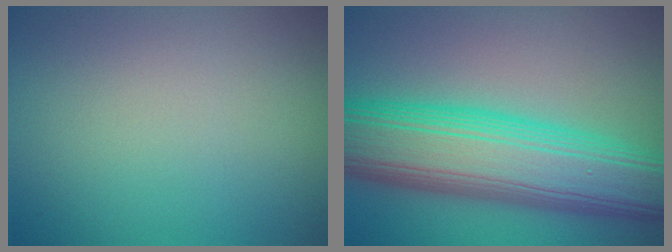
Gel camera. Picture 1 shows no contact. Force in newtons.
{"total": 12.5, "press": 12.5, "slide": 0.0}